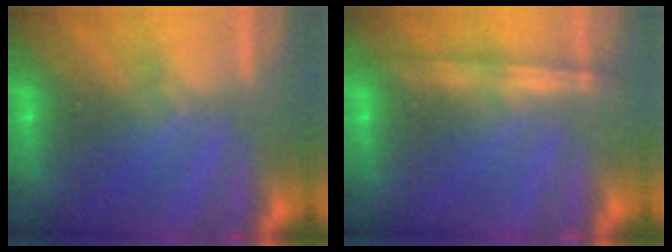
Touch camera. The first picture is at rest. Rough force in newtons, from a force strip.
{"total": 1.2}